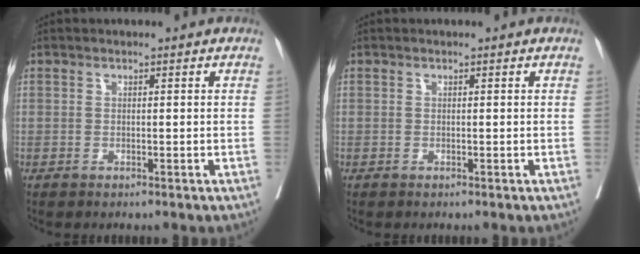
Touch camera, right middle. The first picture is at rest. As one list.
[{"total": 0.0}]